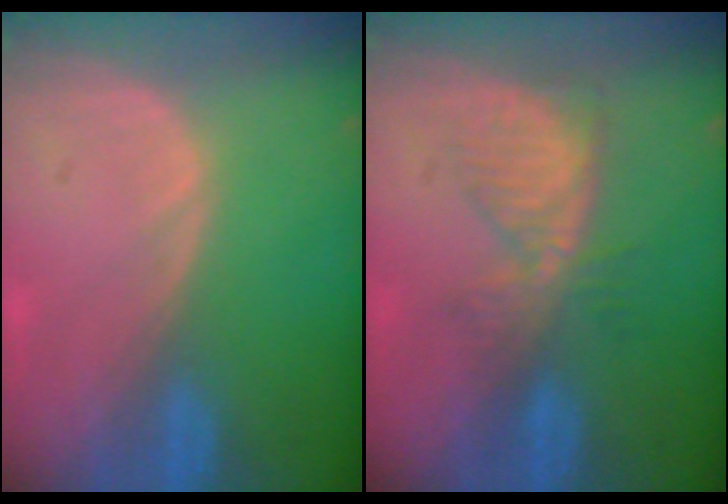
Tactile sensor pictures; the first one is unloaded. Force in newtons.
{"total": 5.4, "press": 5.3, "slide": 0.6}